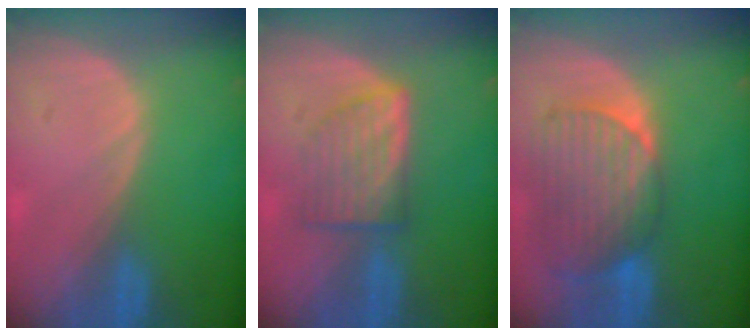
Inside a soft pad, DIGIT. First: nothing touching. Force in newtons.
{"total": 6.2, "press": 5.9, "slide": 1.9}
{"total": 9.5, "press": 8.4, "slide": 4.4}